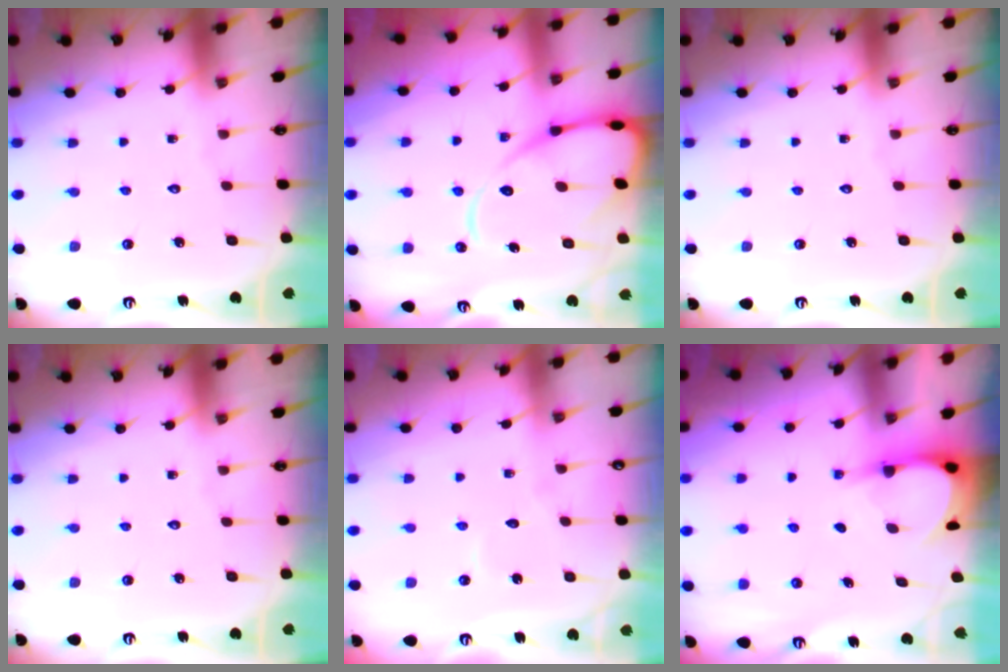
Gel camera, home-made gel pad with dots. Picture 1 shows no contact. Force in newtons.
{"total": 12.6, "press": 12.6, "slide": 1.3}
{"total": 0.0}
{"total": 0.0}
{"total": 2.5, "press": 2.5, "slide": 0.2}
{"total": 3.8, "press": 3.8, "slide": 0.4}